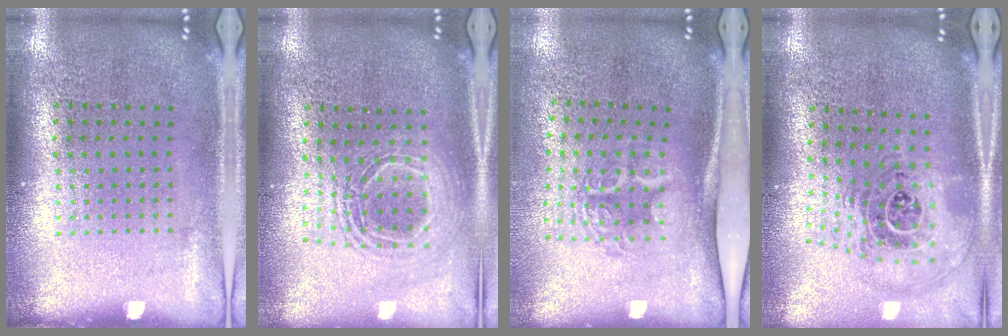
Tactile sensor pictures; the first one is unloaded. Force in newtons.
{"total": 1.8, "press": 1.4, "slide": 1.0}
{"total": 1.8, "press": 1.2, "slide": 1.4}
{"total": 1.7, "press": 1.4, "slide": 0.9}